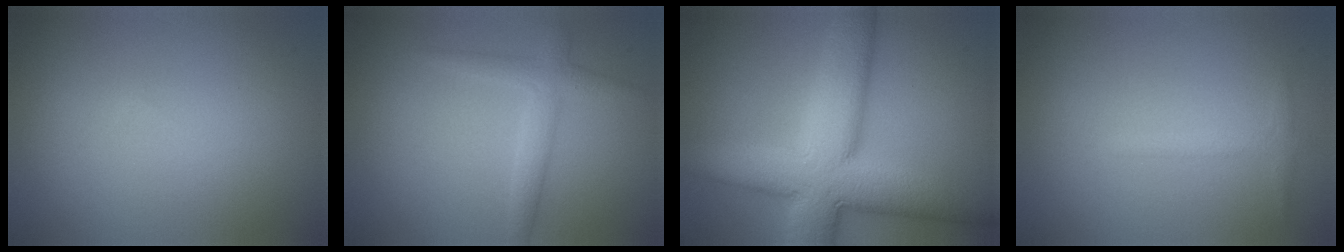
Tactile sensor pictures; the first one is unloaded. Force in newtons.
{"total": 2.3, "press": 2.3, "slide": 0.1}
{"total": 12.0, "press": 12.0, "slide": 1.0}
{"total": 1.1, "press": 1.1, "slide": 0.1}